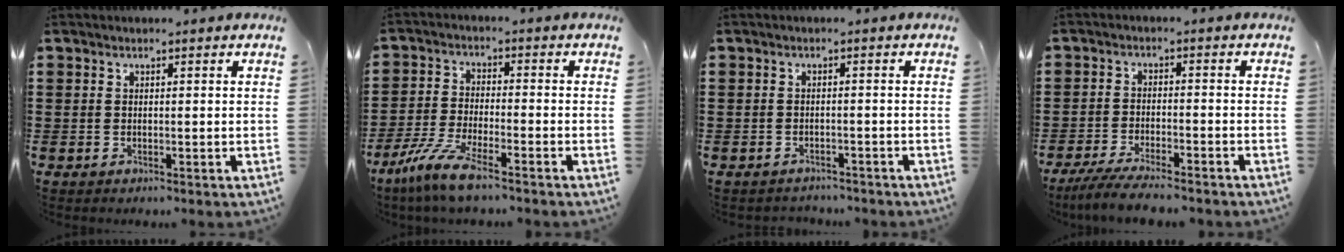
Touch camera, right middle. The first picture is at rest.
{"total": 7.3, "force": [-5.6, 0.6, 4.7], "torque": [-0.115, -0.018, -0.112]}
{"total": 1.5, "force": [-1.5, 0.3, -0.2], "torque": [-0.003, 0.002, -0.034]}
{"total": 4.8, "force": [-4.4, 0.0, 1.9], "torque": [-0.045, -0.012, -0.087]}